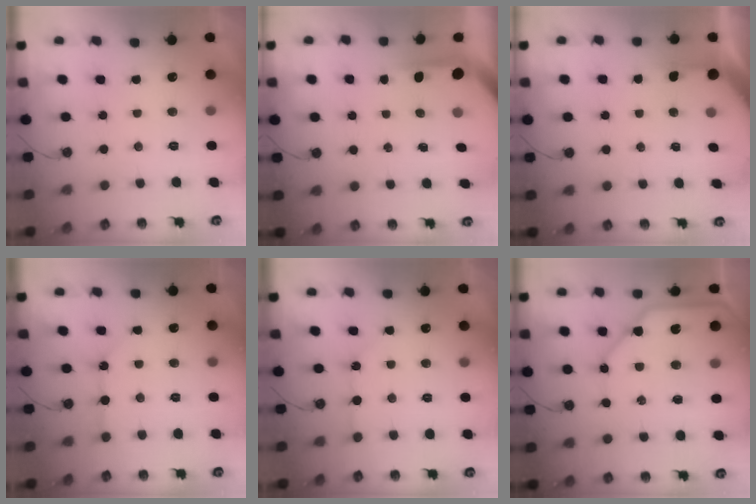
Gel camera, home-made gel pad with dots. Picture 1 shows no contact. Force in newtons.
{"total": 3.9, "press": 3.9, "slide": 0.3}
{"total": 2.6, "press": 2.6, "slide": 0.4}
{"total": 5.6, "press": 5.5, "slide": 0.5}
{"total": 3.9, "press": 3.9, "slide": 0.5}
{"total": 13.2, "press": 13.0, "slide": 1.8}